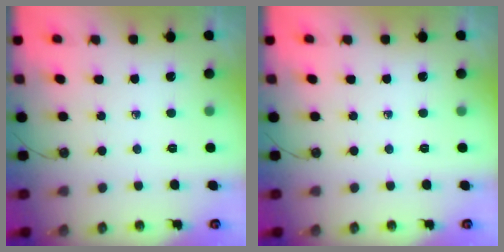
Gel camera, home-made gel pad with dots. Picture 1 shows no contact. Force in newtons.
{"total": 0.0}